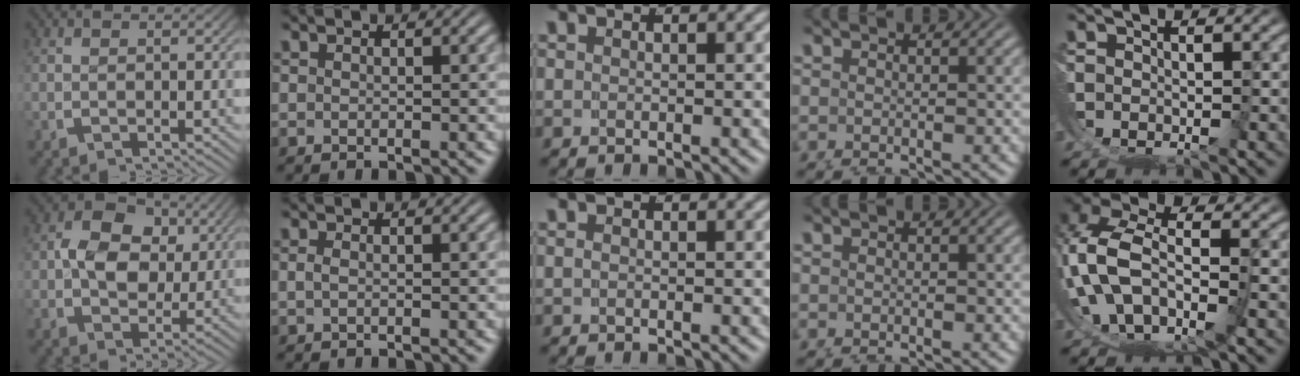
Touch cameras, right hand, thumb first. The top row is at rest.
{"thumb": {"total": 8.1, "force": [1.2, 6.5, 4.7], "torque": [-0.089, -0.021, 0.022]}, "index": {"total": 0.6, "force": [-0.1, -0.2, 0.6], "torque": [-0.013, -0.004, 0.003]}, "little": {"total": 11.0, "force": [-0.8, 9.5, 5.6], "torque": [-0.157, -0.042, -0.006]}}